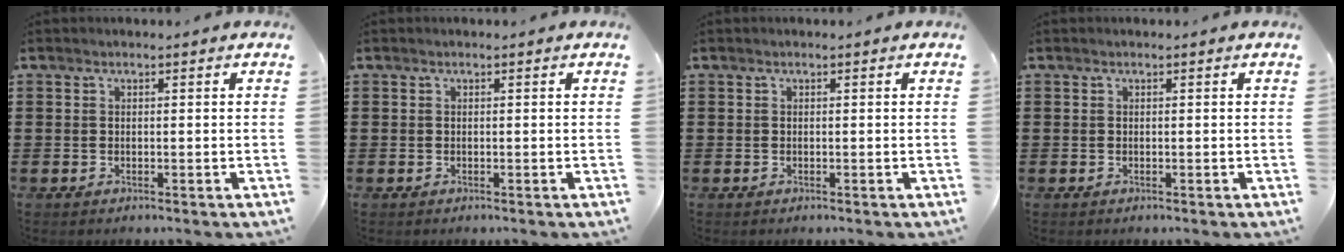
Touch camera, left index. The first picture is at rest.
{"total": 0.0}
{"total": 0.0}
{"total": 0.0}